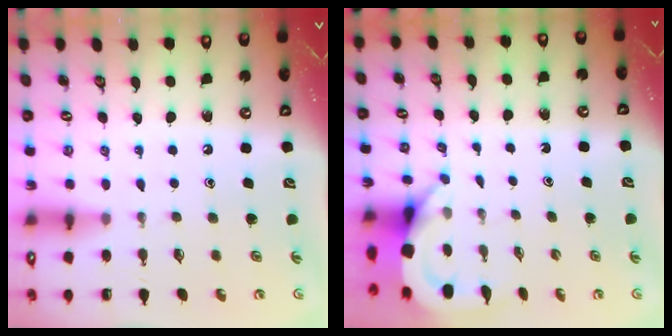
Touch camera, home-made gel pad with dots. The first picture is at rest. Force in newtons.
{"total": 3.7, "press": 3.7, "slide": 0.2}